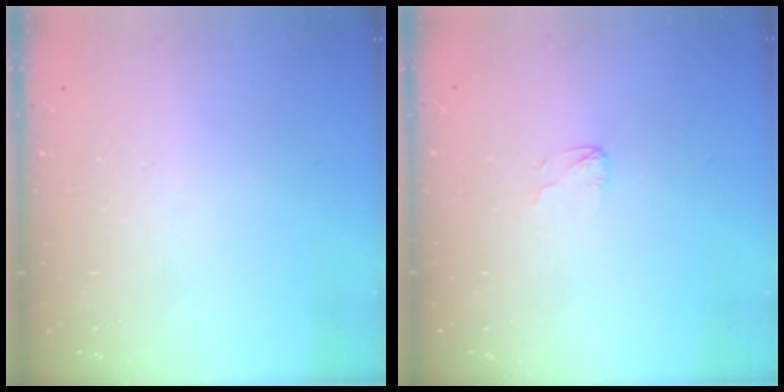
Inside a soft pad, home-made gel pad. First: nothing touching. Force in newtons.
{"total": 2.9, "press": 2.9, "slide": 0.2}